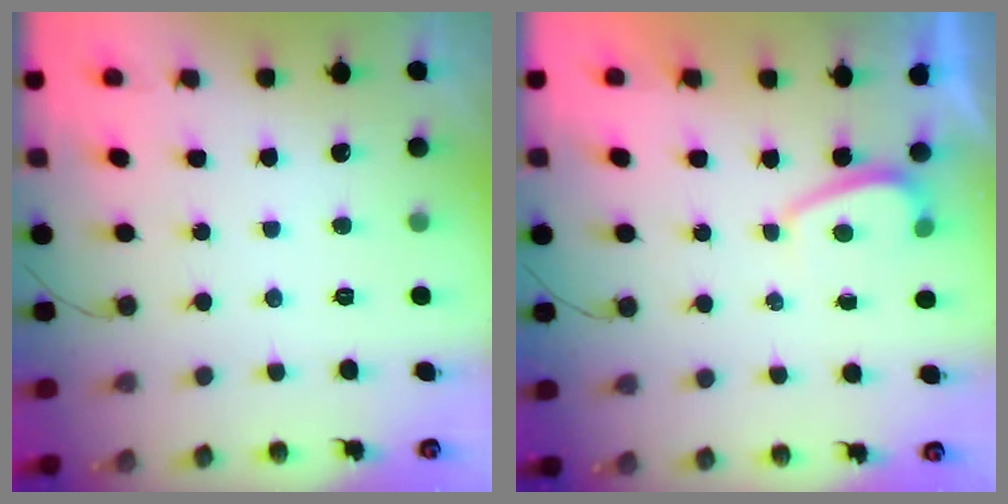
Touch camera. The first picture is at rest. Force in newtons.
{"total": 0.6, "press": 0.3, "slide": 0.5}